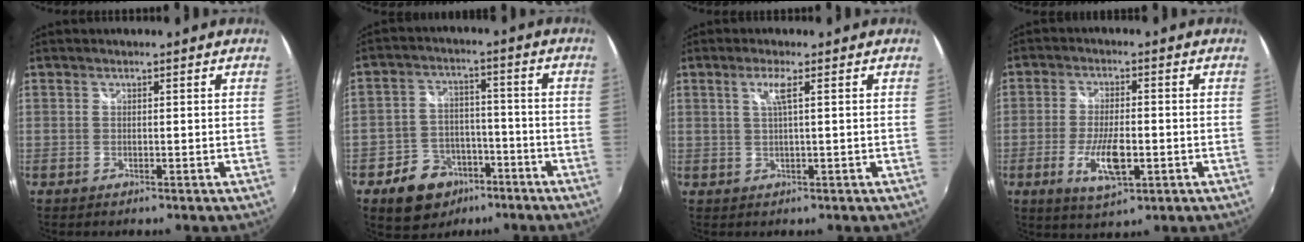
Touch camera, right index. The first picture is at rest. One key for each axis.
{"total": 10.9, "fx": -6.6, "fy": 8.0, "fz": 3.6, "tx": -0.088, "ty": 0.027, "tz": -0.084}
{"total": 2.6, "fx": 0.8, "fy": -0.4, "fz": 2.4, "tx": -0.047, "ty": -0.002, "tz": 0.015}
{"total": 8.6, "fx": -2.7, "fy": 3.0, "fz": 7.5, "tx": -0.153, "ty": -0.012, "tz": -0.048}